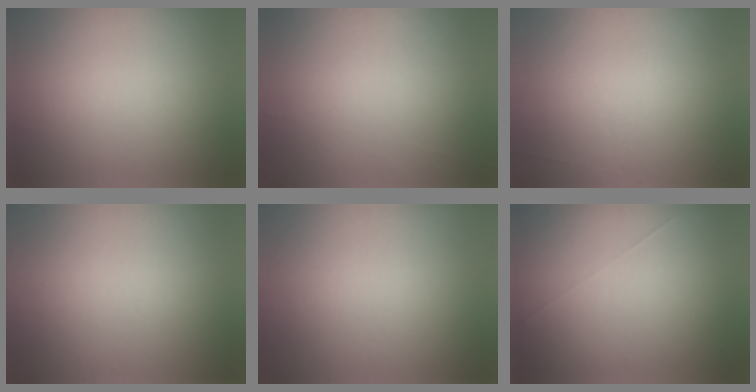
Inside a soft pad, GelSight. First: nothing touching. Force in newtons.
{"total": 4.5}
{"total": 5.6}
{"total": 4.7}
{"total": 5.0}
{"total": 1.0}